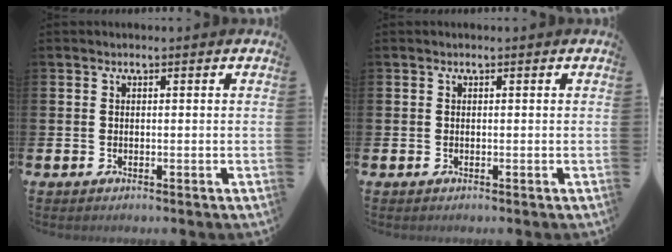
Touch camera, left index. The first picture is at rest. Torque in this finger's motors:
{"motor_torque": [-0.23, 0.26, 0.00, 0.00]}